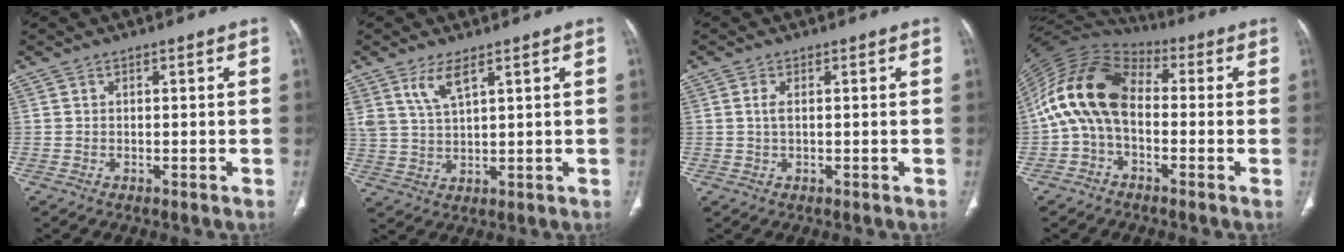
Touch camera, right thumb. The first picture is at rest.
{"total": 5.5, "force": [3.4, 1.6, 4.0], "torque": [-0.085, -0.018, 0.078]}
{"total": 1.7, "force": [0.4, 0.7, 1.5], "torque": [-0.040, 0.004, 0.012]}
{"total": 15.0, "force": [-0.6, 9.4, 11.7], "torque": [-0.222, 0.041, -0.024]}